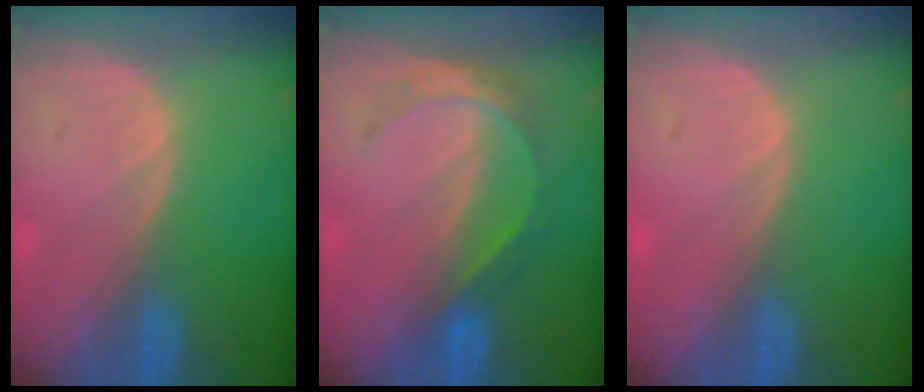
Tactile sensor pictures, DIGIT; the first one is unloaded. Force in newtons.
{"total": 5.5, "press": 4.8, "slide": 2.8}
{"total": 0.6, "press": 0.1, "slide": 0.6}